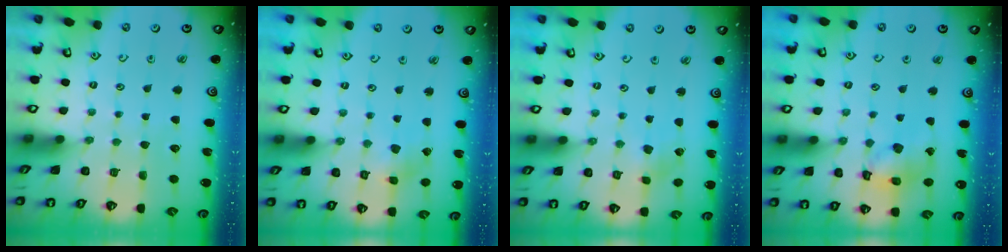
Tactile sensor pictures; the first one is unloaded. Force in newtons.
{"total": 2.4, "press": 2.4, "slide": 0.3}
{"total": 2.0, "press": 2.0, "slide": 0.4}
{"total": 13.2, "press": 13.1, "slide": 1.6}